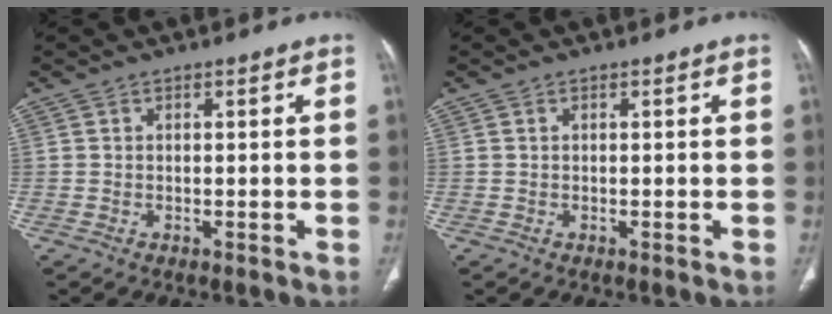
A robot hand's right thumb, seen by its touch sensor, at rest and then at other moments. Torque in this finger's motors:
{"motor_torque": [0.07, -0.24, -0.35, 0.33, 0.01]}